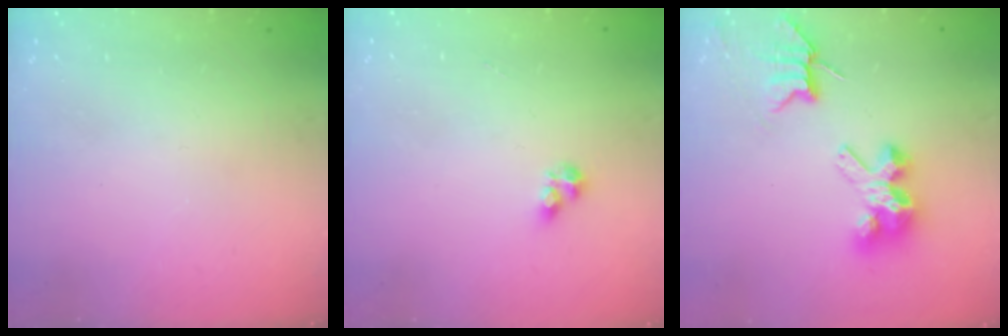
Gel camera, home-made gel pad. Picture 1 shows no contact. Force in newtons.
{"total": 3.0, "press": 2.9, "slide": 0.5}
{"total": 8.4, "press": 8.4, "slide": 0.6}